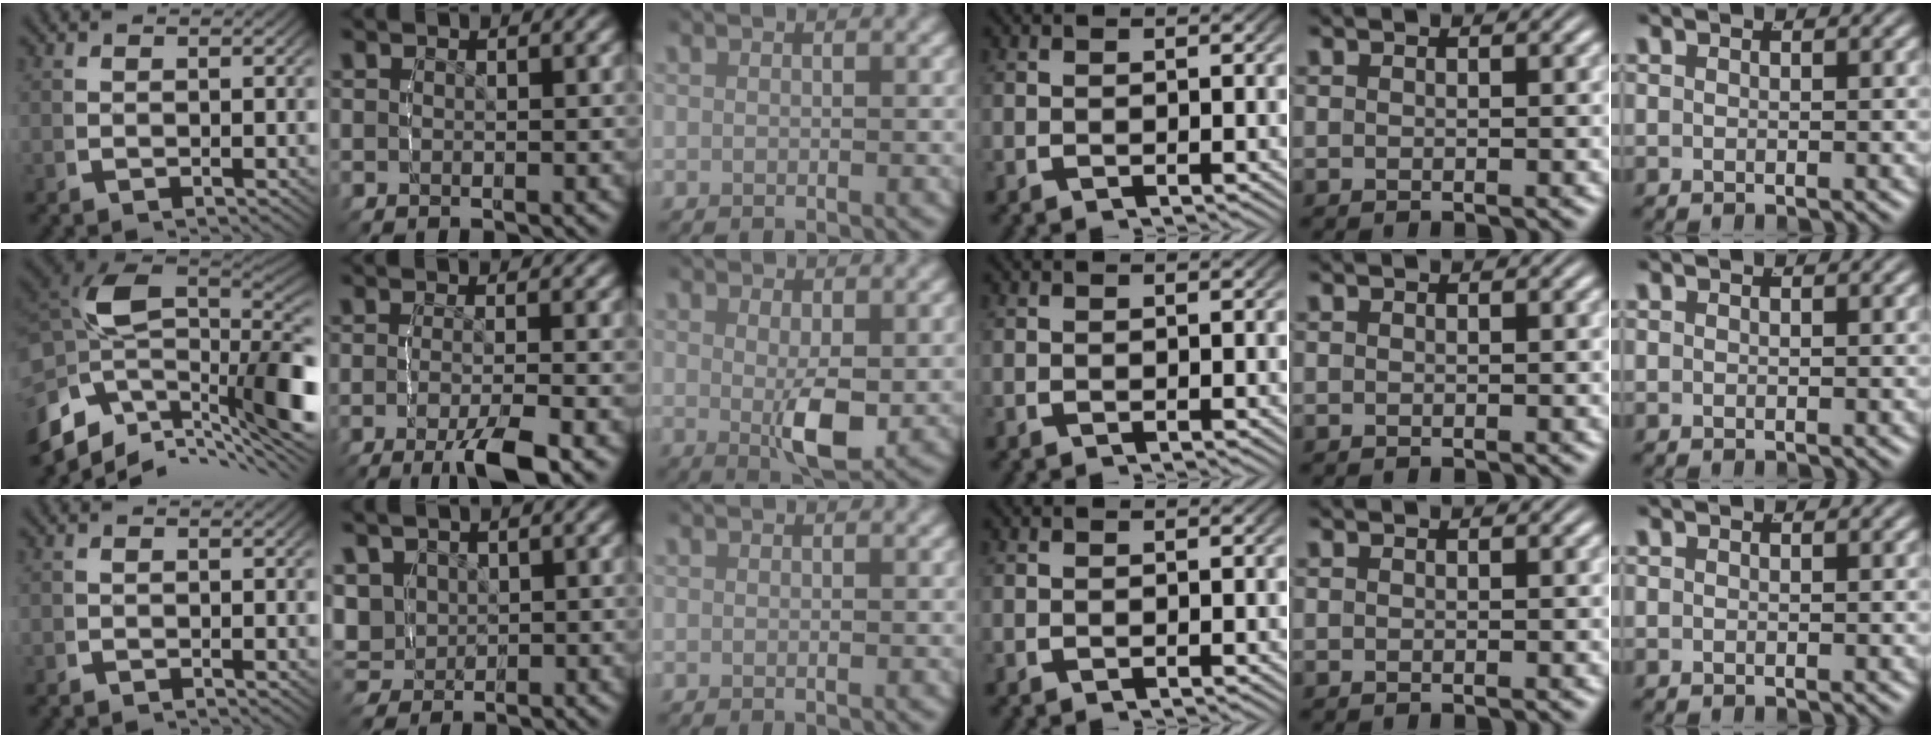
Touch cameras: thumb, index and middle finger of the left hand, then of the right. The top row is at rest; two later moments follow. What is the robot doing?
{"motion": "lift_and_place", "object": "stress ball aka squeeze ball"}